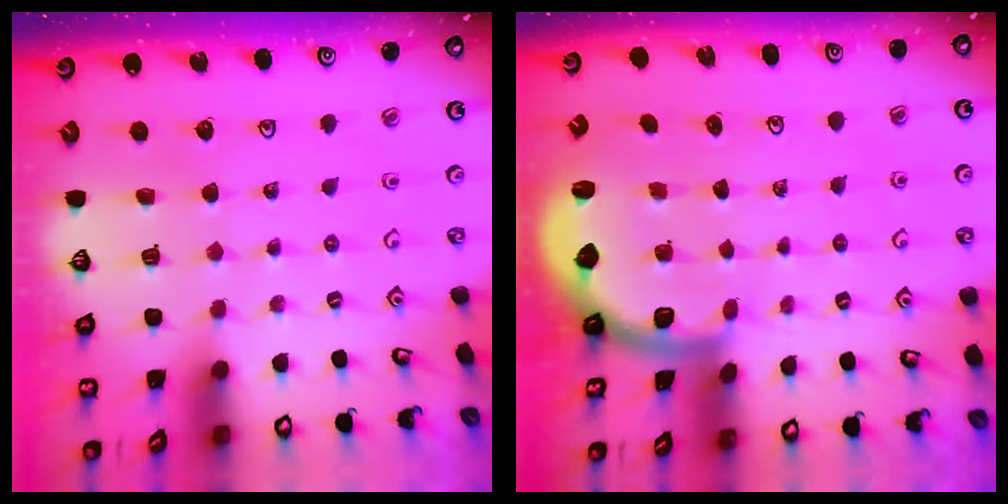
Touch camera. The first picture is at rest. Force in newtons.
{"total": 1.9, "press": 1.8, "slide": 0.5}